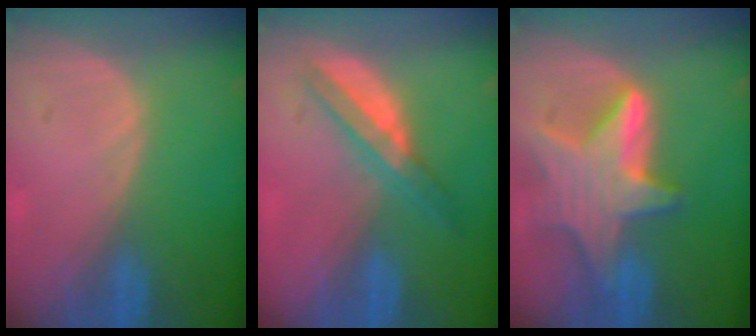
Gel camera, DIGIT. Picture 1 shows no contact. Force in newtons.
{"total": 5.0, "press": 4.8, "slide": 1.4}
{"total": 9.5, "press": 9.5, "slide": 0.6}